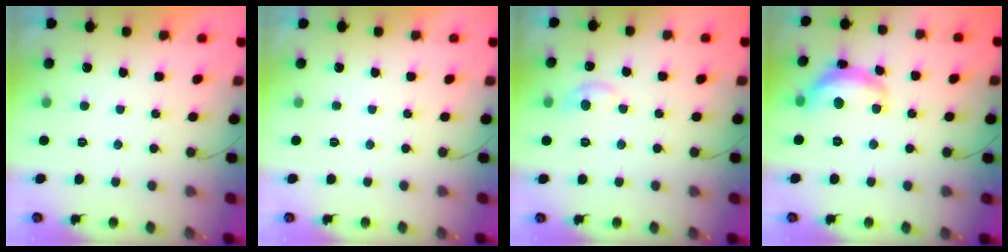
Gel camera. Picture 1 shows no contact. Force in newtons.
{"total": 0.0}
{"total": 5.7, "press": 5.7, "slide": 0.8}
{"total": 13.4, "press": 13.3, "slide": 0.8}